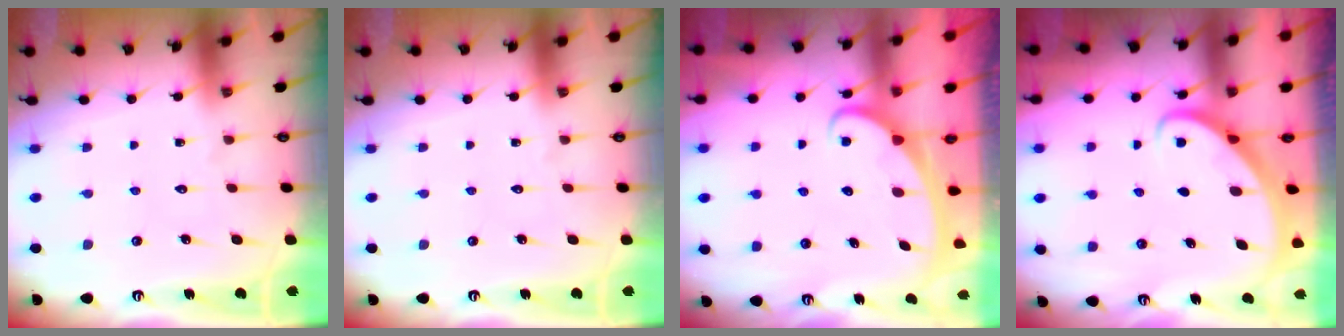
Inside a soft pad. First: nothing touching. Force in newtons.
{"total": 0.0}
{"total": 2.5, "press": 2.5, "slide": 0.3}
{"total": 2.8, "press": 2.8, "slide": 0.1}